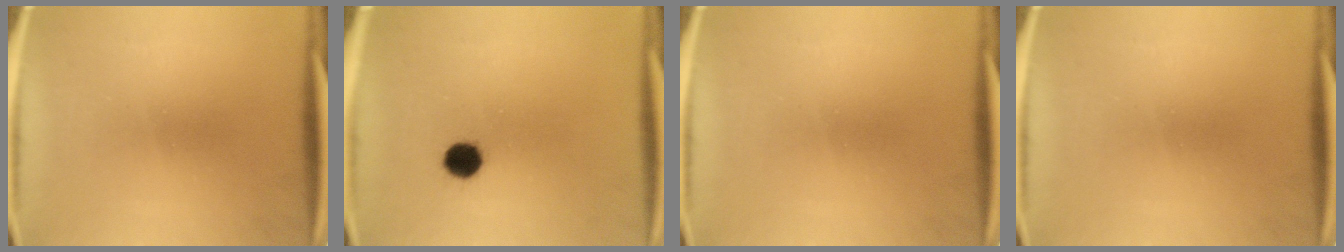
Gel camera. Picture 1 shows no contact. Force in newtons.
{"total": 4.7}
{"total": 0.0}
{"total": 0.0}